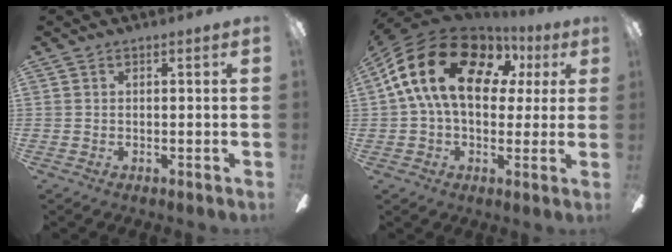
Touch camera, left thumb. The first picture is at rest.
{"total": 20.0, "force": [5.5, 12.9, 14.2], "torque": [-0.275, 0.000, 0.093]}